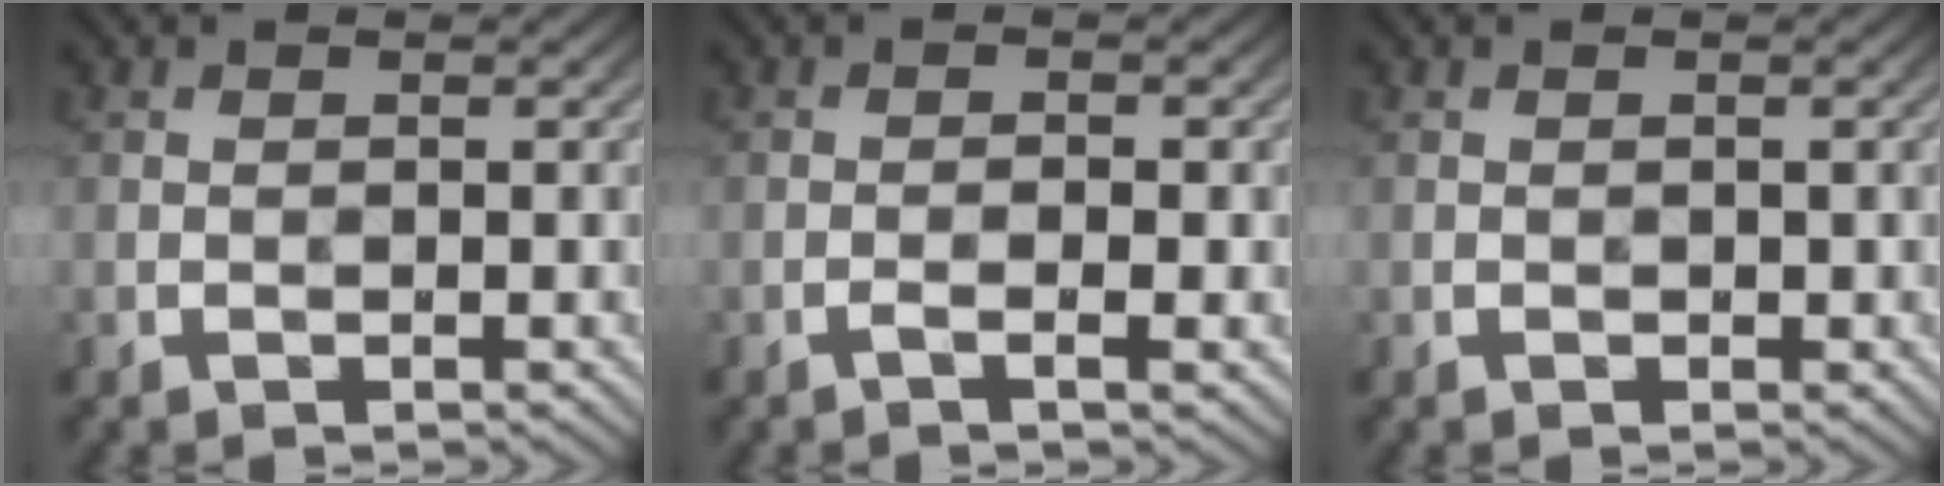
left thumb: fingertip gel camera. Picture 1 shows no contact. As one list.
[{"total": 1.5, "force": [-0.7, 0.2, 1.3], "torque": [-0.023, 0.006, -0.017]}, {"total": 0.0}]